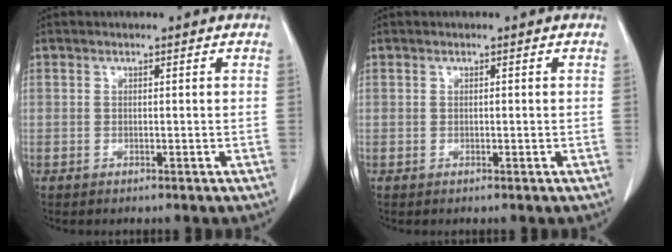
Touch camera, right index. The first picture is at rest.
{"total": 0.0}